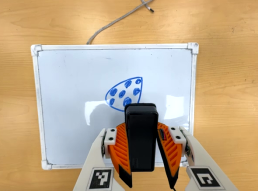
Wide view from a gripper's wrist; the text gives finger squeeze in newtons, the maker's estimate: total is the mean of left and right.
{"total": 8.7, "left": 7.1, "right": 10.2}